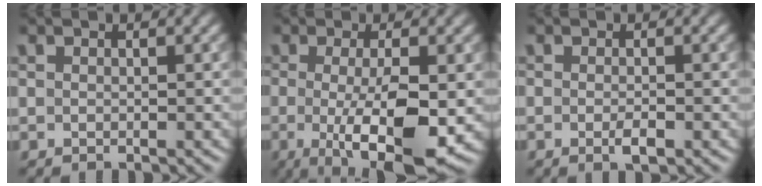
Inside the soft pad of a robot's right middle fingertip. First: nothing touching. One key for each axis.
{"total": 8.6, "fx": -1.6, "fy": 2.2, "fz": 8.2, "tx": -0.133, "ty": -0.018, "tz": -0.020}
{"total": 1.4, "fx": -0.6, "fy": 0.4, "fz": 1.3, "tx": -0.023, "ty": -0.004, "tz": -0.011}